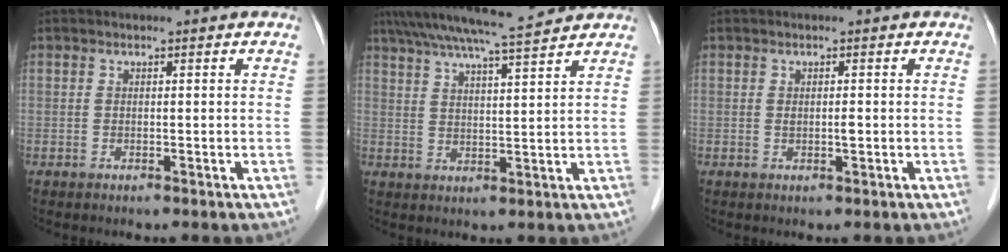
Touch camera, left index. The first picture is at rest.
{"total": 10.0, "force": [8.9, 0.0, 4.6], "torque": [-0.083, 0.021, 0.138]}
{"total": 1.0, "force": [-0.2, 0.2, 1.0], "torque": [-0.017, -0.005, -0.002]}